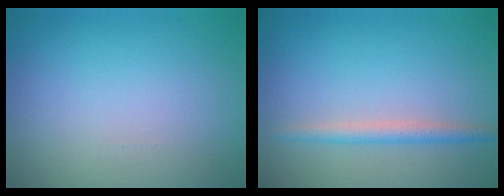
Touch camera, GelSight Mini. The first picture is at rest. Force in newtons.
{"total": 1.8, "press": 1.8, "slide": 0.1}